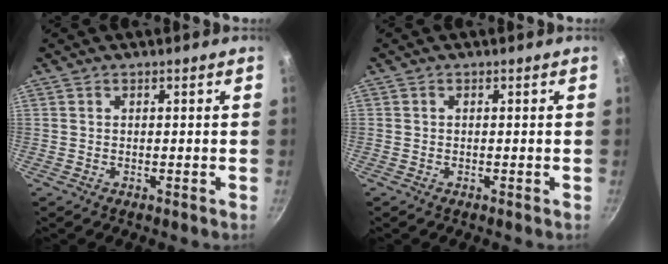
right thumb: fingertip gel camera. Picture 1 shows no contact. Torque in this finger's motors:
{"motor_torque": [0.38, 0.09, -0.44, 0.10, 0.04]}